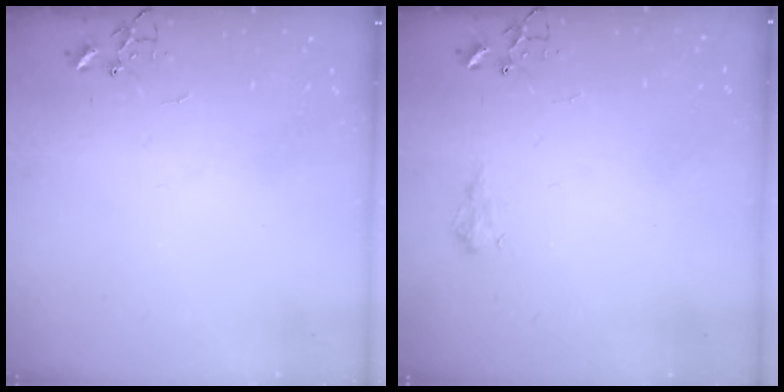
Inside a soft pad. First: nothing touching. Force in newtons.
{"total": 6.8, "press": 6.8, "slide": 0.8}